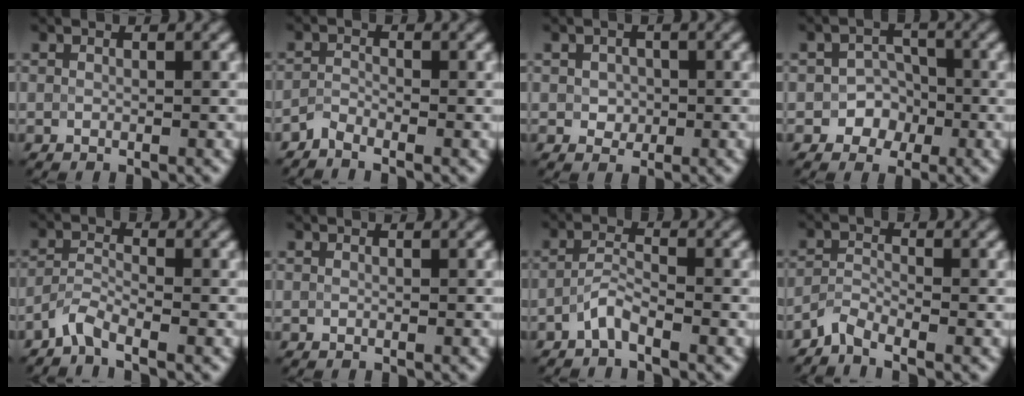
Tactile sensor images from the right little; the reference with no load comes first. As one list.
[{"total": 1.3, "force": [-1.2, 0.3, 0.5], "torque": [-0.011, 0.001, -0.029]}, {"total": 1.5, "force": [0.1, 1.3, 0.7], "torque": [-0.013, -0.002, -0.001]}, {"total": 3.1, "force": [-1.1, 2.6, 1.2], "torque": [0.003, 0.006, -0.027]}, {"total": 2.2, "force": [-1.7, 0.4, 1.2], "torque": [-0.027, 0.002, -0.045]}, {"total": 0.0}, {"total": 1.9, "force": [-1.3, 0.4, 1.3], "torque": [-0.030, 0.006, -0.031]}, {"total": 2.1, "force": [-1.8, 0.4, 0.9], "torque": [-0.020, 0.001, -0.045]}]